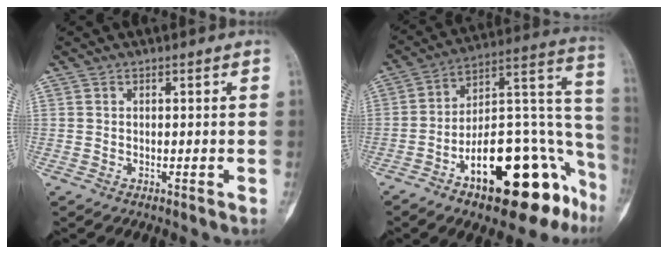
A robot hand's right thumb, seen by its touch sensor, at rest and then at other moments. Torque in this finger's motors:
{"motor_torque": [3.03, 1.97, 1.54, -1.23, 0.54]}